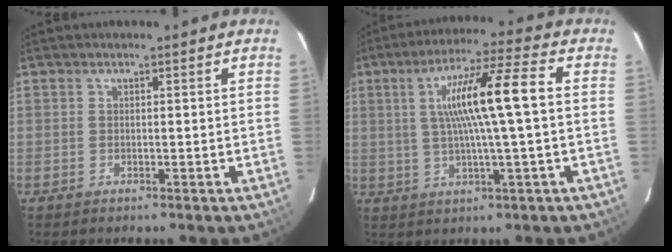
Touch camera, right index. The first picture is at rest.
{"total": 12.3, "force": [1.4, -0.2, 12.2], "torque": [-0.215, 0.016, 0.022]}